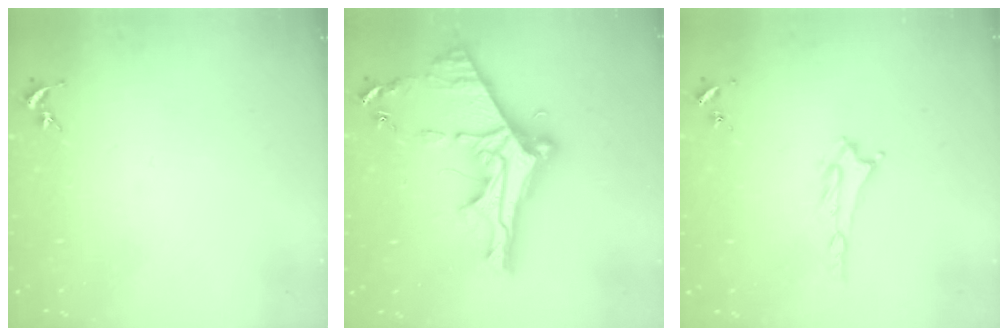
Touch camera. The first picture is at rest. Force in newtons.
{"total": 11.8, "press": 11.7, "slide": 1.4}
{"total": 1.3, "press": 1.3, "slide": 0.2}